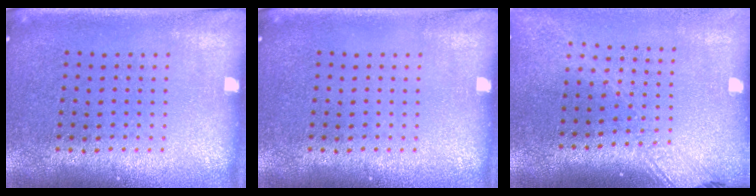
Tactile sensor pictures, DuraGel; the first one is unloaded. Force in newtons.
{"total": 0.0}
{"total": 1.8, "press": 1.4, "slide": 1.0}